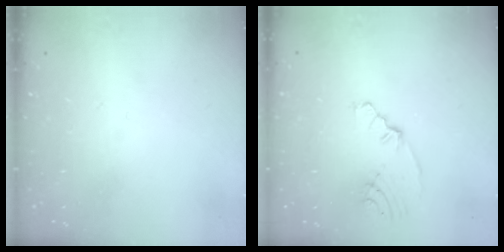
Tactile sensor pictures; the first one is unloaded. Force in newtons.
{"total": 5.1, "press": 3.0, "slide": 4.1}